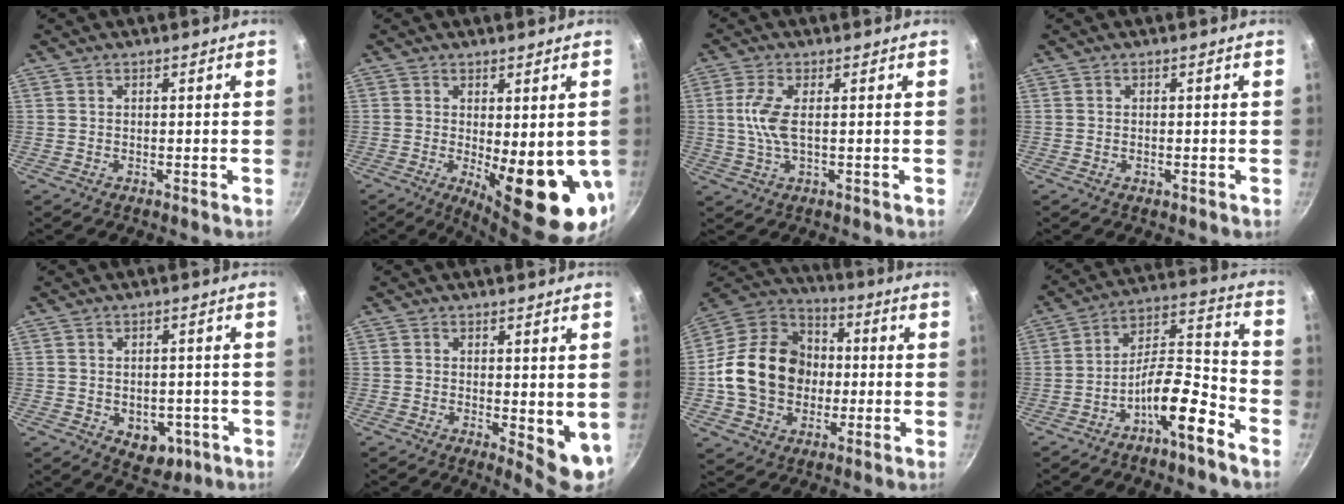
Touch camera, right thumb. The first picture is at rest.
{"total": 14.9, "force": [-2.1, 4.8, 13.9], "torque": [-0.164, -0.025, -0.013]}
{"total": 6.1, "force": [0.4, 2.1, 5.7], "torque": [-0.133, 0.002, 0.007]}
{"total": 0.8, "force": [-0.2, 0.5, 0.6], "torque": [-0.009, 0.001, -0.003]}
{"total": 7.1, "force": [-2.2, 5.1, 4.5], "torque": [-0.031, 0.006, -0.016]}
{"total": 6.5, "force": [0.2, 2.6, 5.9], "torque": [-0.068, -0.013, 0.009]}
{"total": 19.4, "force": [-1.1, 15.6, 11.4], "torque": [-0.168, 0.037, -0.024]}
{"total": 12.5, "force": [-7.5, 3.5, 9.3], "torque": [-0.144, 0.080, -0.132]}